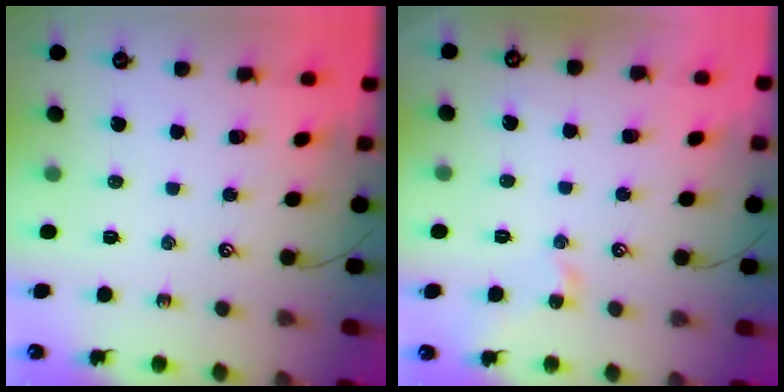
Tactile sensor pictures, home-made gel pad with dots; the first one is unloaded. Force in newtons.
{"total": 1.3, "press": 1.3, "slide": 0.1}